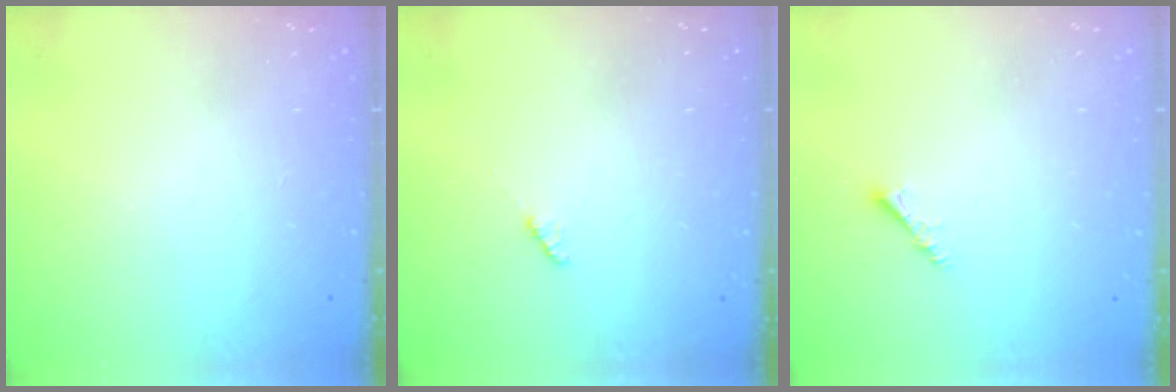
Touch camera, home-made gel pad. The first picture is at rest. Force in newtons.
{"total": 2.2, "press": 2.2, "slide": 0.3}
{"total": 3.0, "press": 2.9, "slide": 0.6}